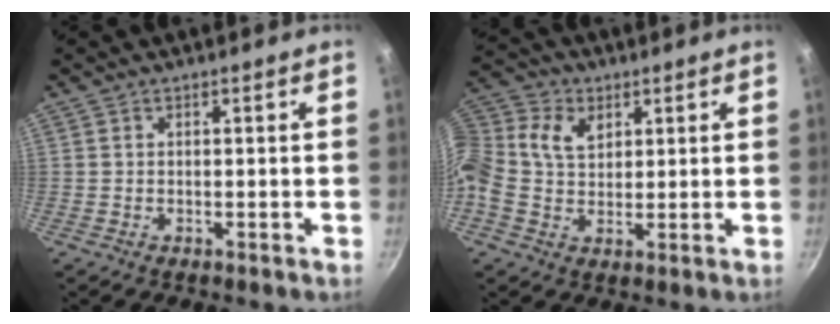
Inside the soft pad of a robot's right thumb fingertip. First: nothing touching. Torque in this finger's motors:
{"motor_torque": [0.16, 0.16, 0.55, -0.49, 0.22]}